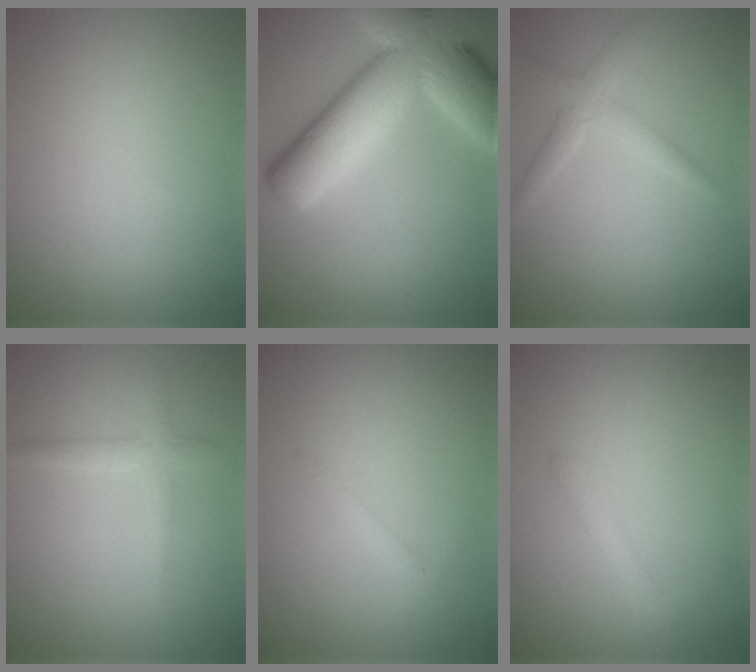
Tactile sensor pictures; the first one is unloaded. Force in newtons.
{"total": 12.5, "press": 12.5, "slide": 0.5}
{"total": 2.4, "press": 2.4, "slide": 0.1}
{"total": 1.9, "press": 1.9, "slide": 0.1}
{"total": 1.1, "press": 1.1, "slide": 0.0}
{"total": 1.5, "press": 1.5, "slide": 0.1}